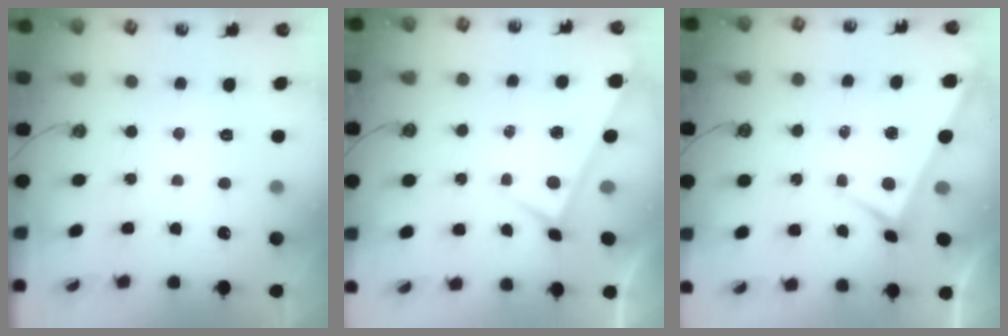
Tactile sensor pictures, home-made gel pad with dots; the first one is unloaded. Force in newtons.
{"total": 0.0}
{"total": 3.8, "press": 3.7, "slide": 0.4}